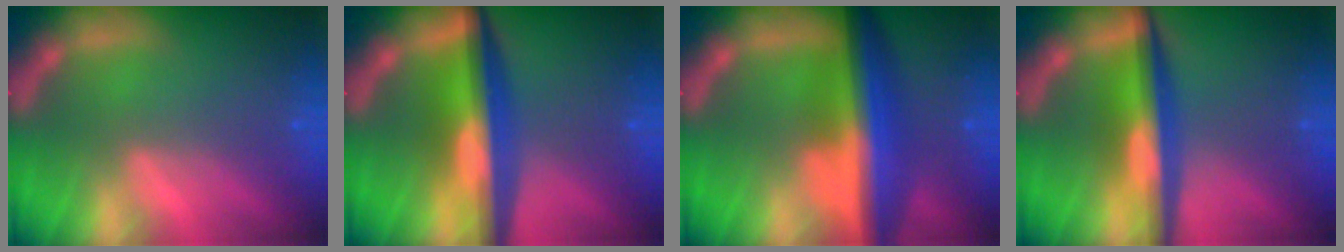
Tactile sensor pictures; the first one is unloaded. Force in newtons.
{"total": 9.0}
{"total": 10.0}
{"total": 7.1}